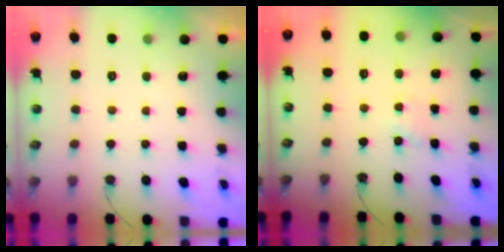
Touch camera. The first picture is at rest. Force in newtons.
{"total": 1.3, "press": 1.3, "slide": 0.2}